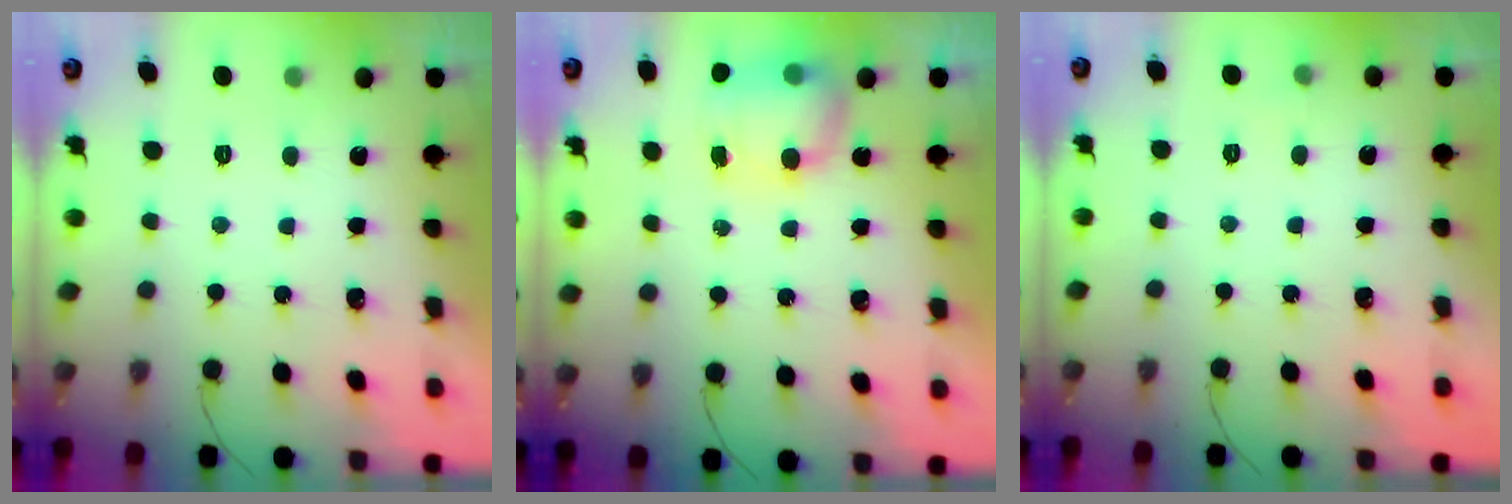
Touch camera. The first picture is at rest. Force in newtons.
{"total": 7.8, "press": 7.4, "slide": 2.5}
{"total": 2.4, "press": 2.2, "slide": 0.9}